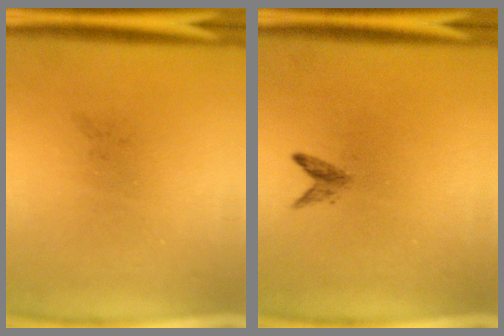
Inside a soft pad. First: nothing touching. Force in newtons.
{"total": 1.3}